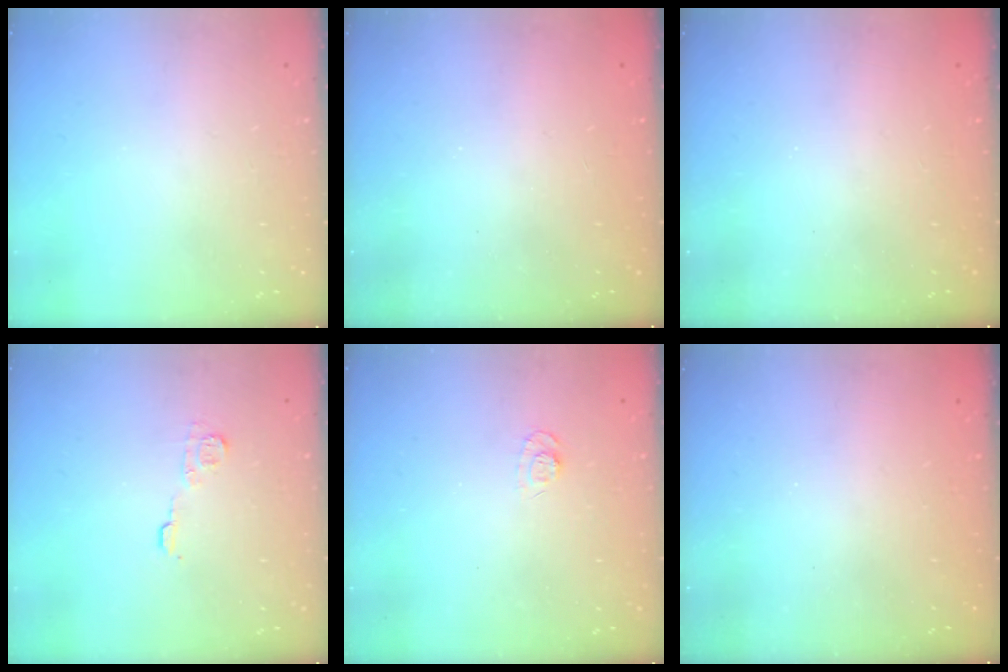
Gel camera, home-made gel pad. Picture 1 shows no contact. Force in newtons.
{"total": 2.3, "press": 2.2, "slide": 0.8}
{"total": 2.4, "press": 2.3, "slide": 0.8}
{"total": 6.4, "press": 6.4, "slide": 0.7}
{"total": 5.2, "press": 5.1, "slide": 1.2}
{"total": 2.5, "press": 2.4, "slide": 0.8}